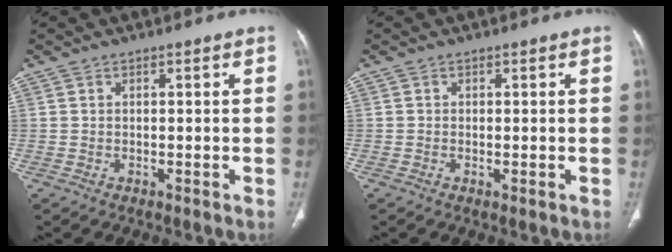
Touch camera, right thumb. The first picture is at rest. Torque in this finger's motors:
{"motor_torque": [0.56, 0.02, -0.05, -0.66, -0.02]}